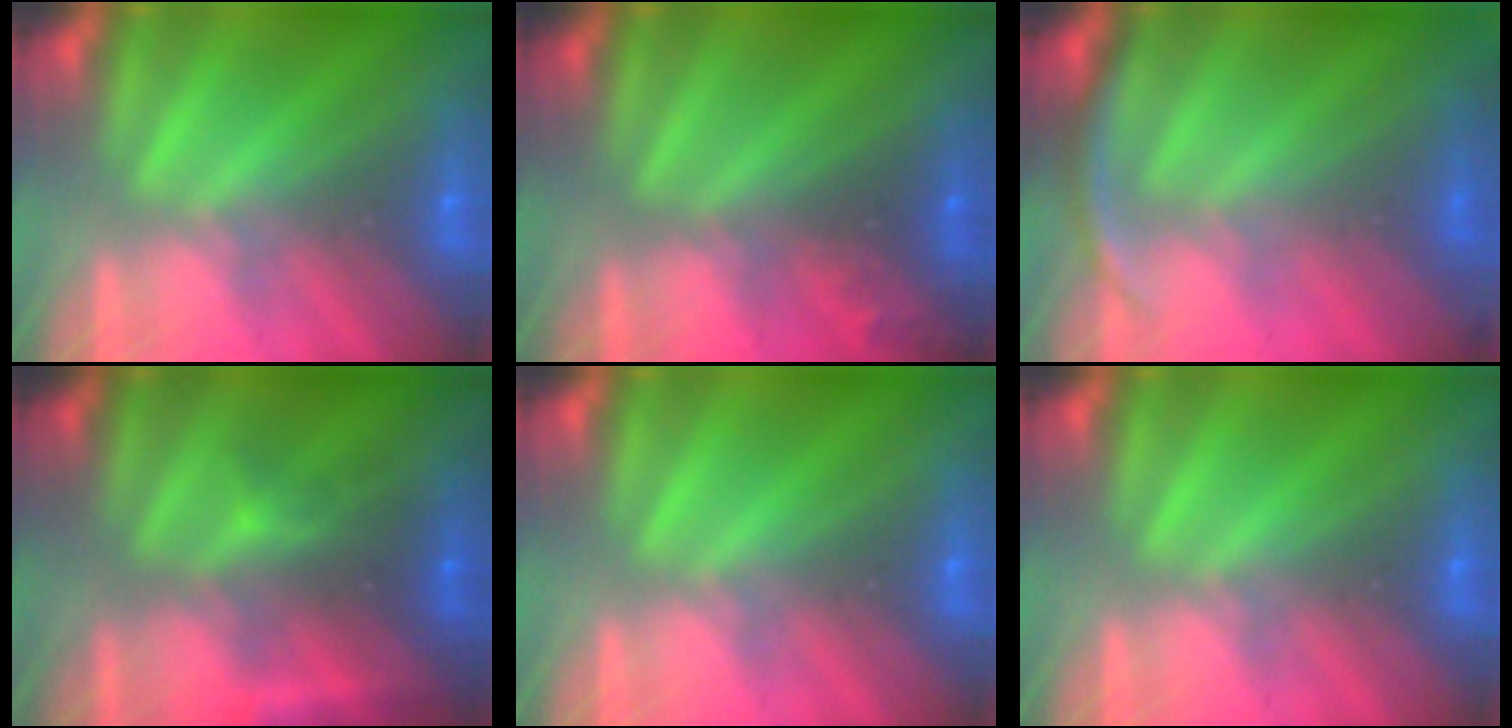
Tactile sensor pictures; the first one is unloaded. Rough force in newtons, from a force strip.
{"total": 2.4}
{"total": 2.9}
{"total": 2.5}
{"total": 0.0}
{"total": 0.0}